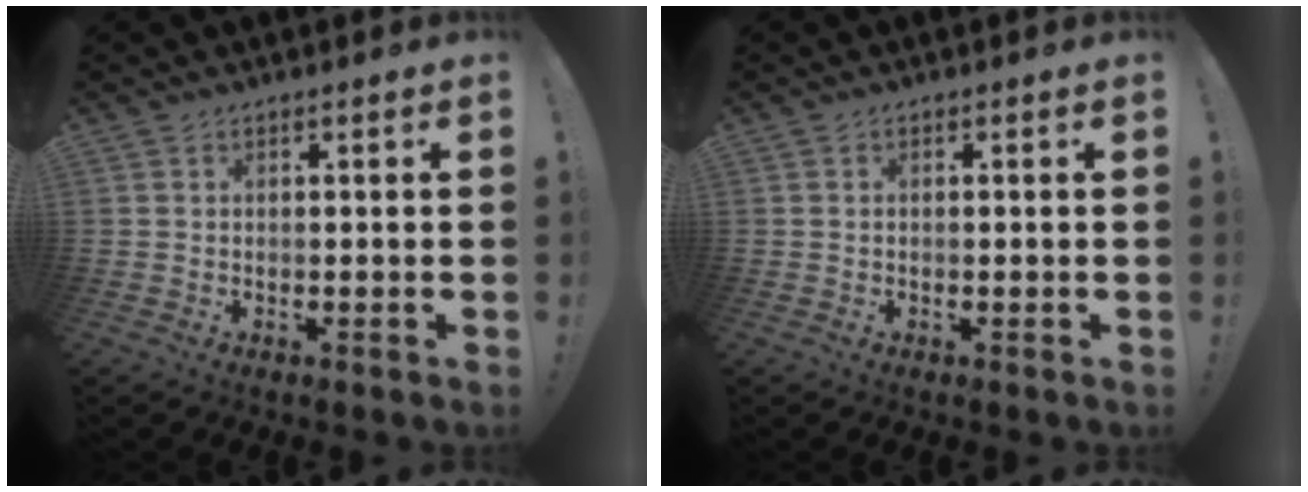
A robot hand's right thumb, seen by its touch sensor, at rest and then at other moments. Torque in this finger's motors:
{"motor_torque": [0.13, -0.01, 0.01, -0.29, 0.00]}